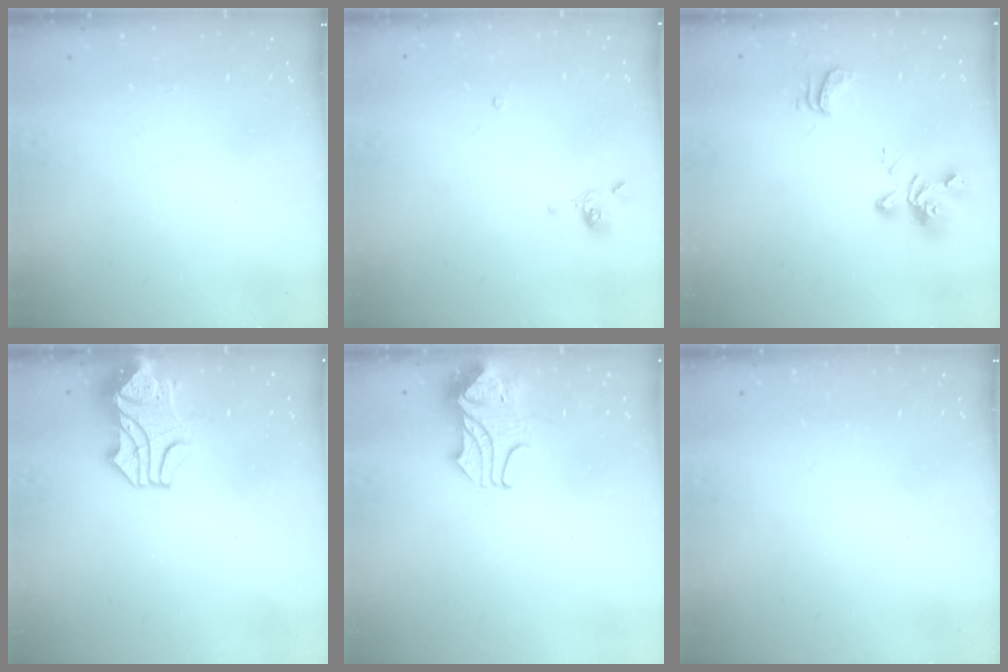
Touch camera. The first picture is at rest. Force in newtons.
{"total": 0.7, "press": 0.6, "slide": 0.3}
{"total": 6.4, "press": 6.3, "slide": 1.2}
{"total": 2.2, "press": 1.9, "slide": 1.1}
{"total": 2.1, "press": 1.9, "slide": 0.9}
{"total": 0.0}